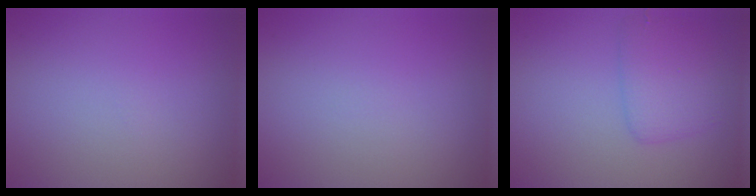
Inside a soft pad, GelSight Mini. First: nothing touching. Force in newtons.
{"total": 0.0}
{"total": 3.0, "press": 3.0, "slide": 0.2}